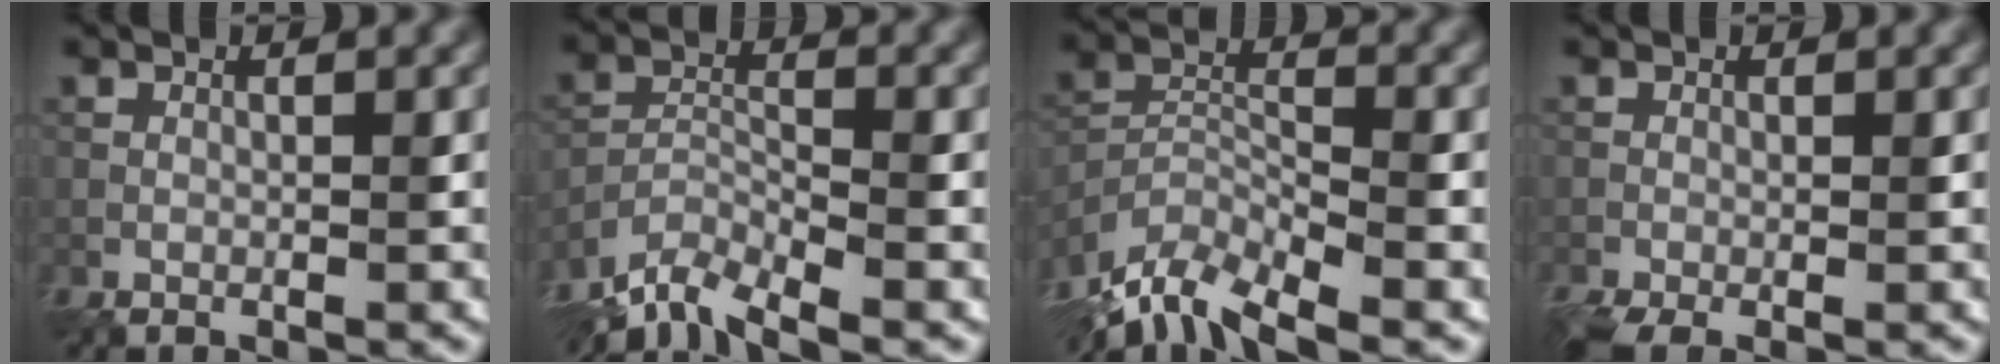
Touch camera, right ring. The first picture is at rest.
{"total": 5.6, "force": [-5.3, 1.1, 1.6], "torque": [-0.032, -0.010, -0.101]}
{"total": 7.1, "force": [-6.4, 1.6, 2.5], "torque": [-0.051, -0.011, -0.125]}
{"total": 2.6, "force": [-1.5, 0.9, 1.9], "torque": [-0.042, -0.014, -0.029]}